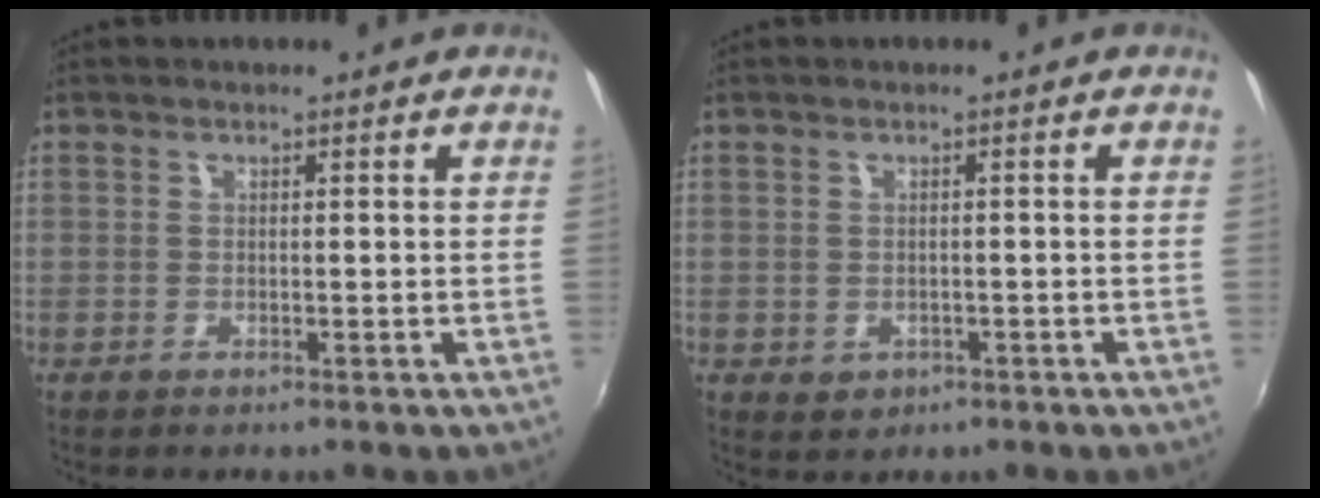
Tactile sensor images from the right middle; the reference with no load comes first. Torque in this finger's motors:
{"motor_torque": [0.45, -0.44, 0.03, 0.00]}